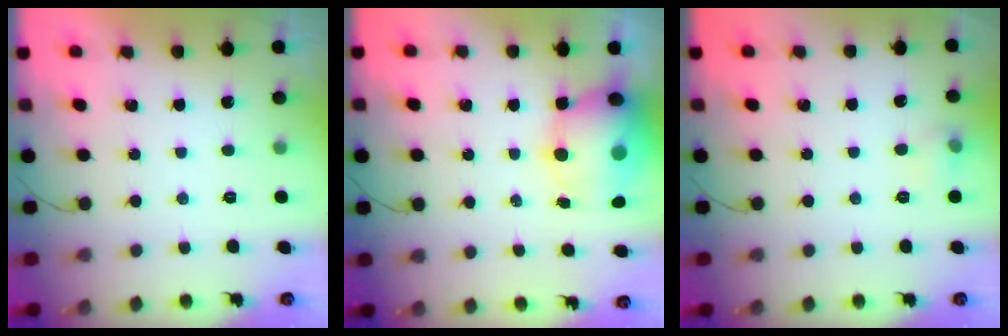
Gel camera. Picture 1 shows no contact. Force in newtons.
{"total": 14.7, "press": 14.2, "slide": 3.5}
{"total": 5.5, "press": 4.9, "slide": 2.4}